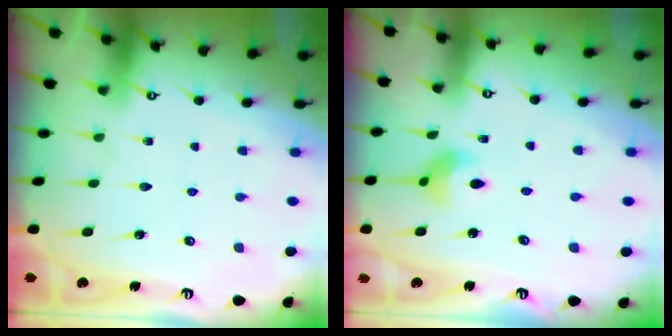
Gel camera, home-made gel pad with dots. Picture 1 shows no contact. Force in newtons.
{"total": 6.0, "press": 6.0, "slide": 0.4}